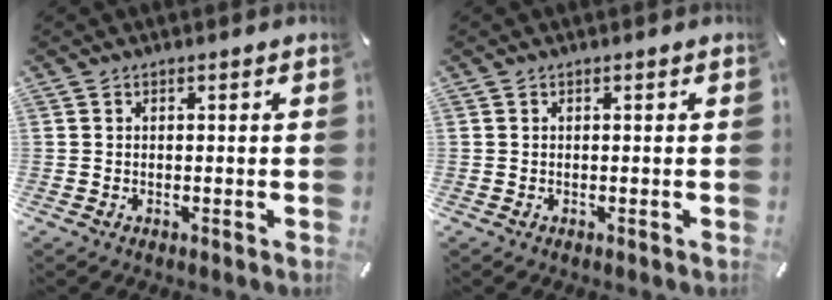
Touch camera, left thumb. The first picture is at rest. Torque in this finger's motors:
{"motor_torque": [0.00, 0.00, -0.01, 0.01, 0.00]}